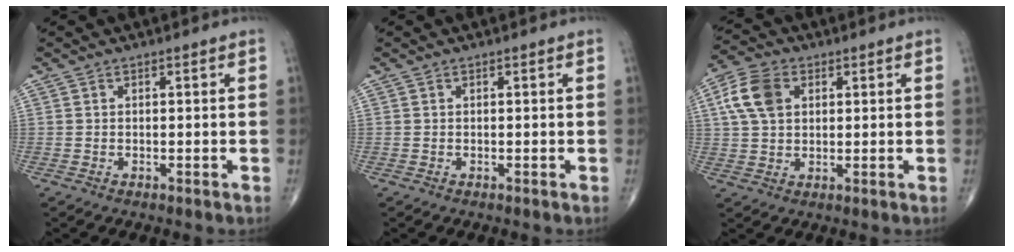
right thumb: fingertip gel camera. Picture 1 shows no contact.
{"total": 0.0}
{"total": 8.7, "force": [2.5, 5.9, 5.9], "torque": [-0.115, 0.008, 0.044]}